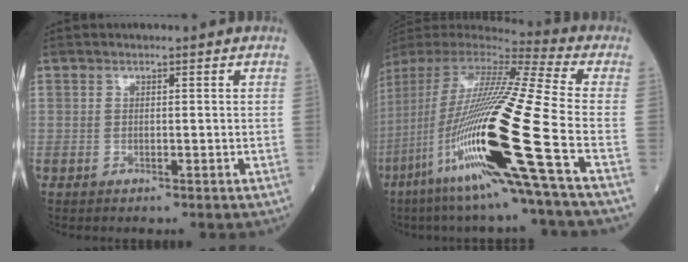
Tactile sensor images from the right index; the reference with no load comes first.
{"total": 28.1, "force": [-9.6, -0.3, 26.4], "torque": [-0.513, -0.052, -0.187]}